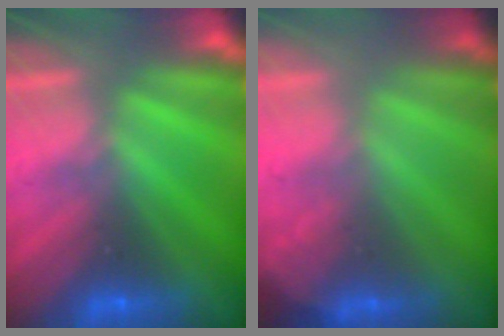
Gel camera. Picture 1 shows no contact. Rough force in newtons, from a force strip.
{"total": 1.9}